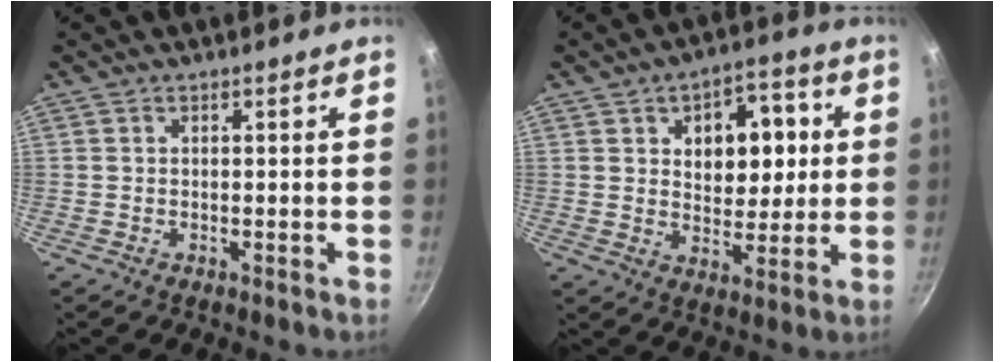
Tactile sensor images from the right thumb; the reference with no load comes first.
{"total": 12.5, "force": [2.8, 8.2, 9.0], "torque": [-0.073, -0.005, 0.040]}